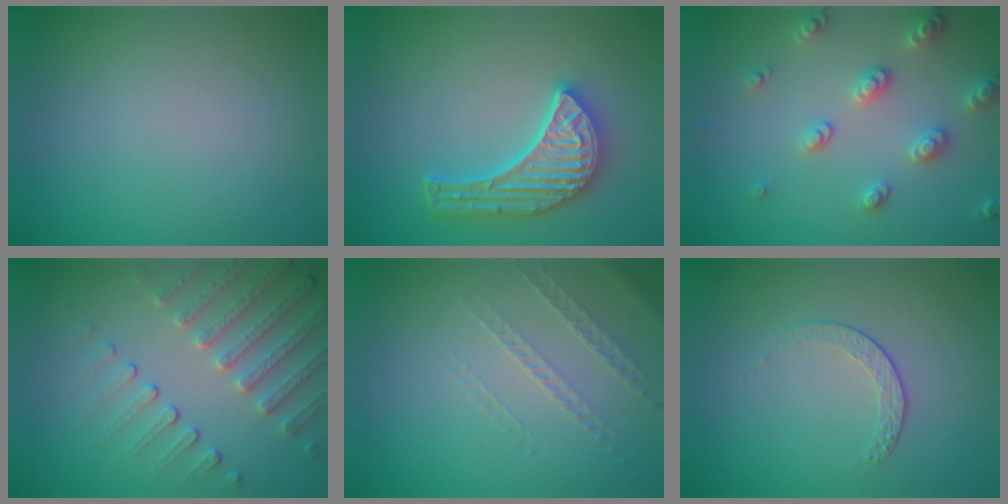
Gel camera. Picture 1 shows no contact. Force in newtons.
{"total": 5.4, "press": 4.5, "slide": 3.0}
{"total": 2.9, "press": 2.9, "slide": 0.5}
{"total": 4.7, "press": 3.7, "slide": 3.0}
{"total": 1.3, "press": 0.9, "slide": 0.9}
{"total": 1.5, "press": 0.9, "slide": 1.2}